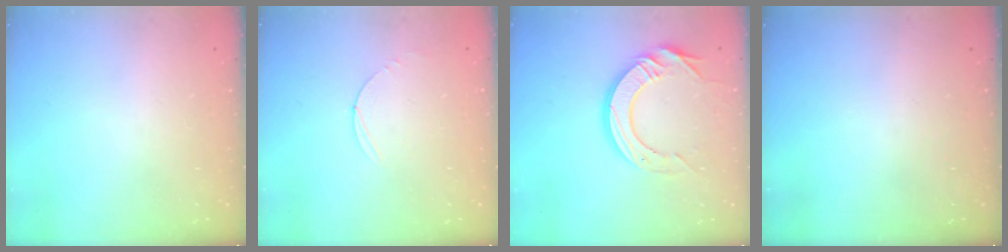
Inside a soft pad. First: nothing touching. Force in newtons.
{"total": 3.0, "press": 3.0, "slide": 0.3}
{"total": 14.2, "press": 14.1, "slide": 1.5}
{"total": 0.0}